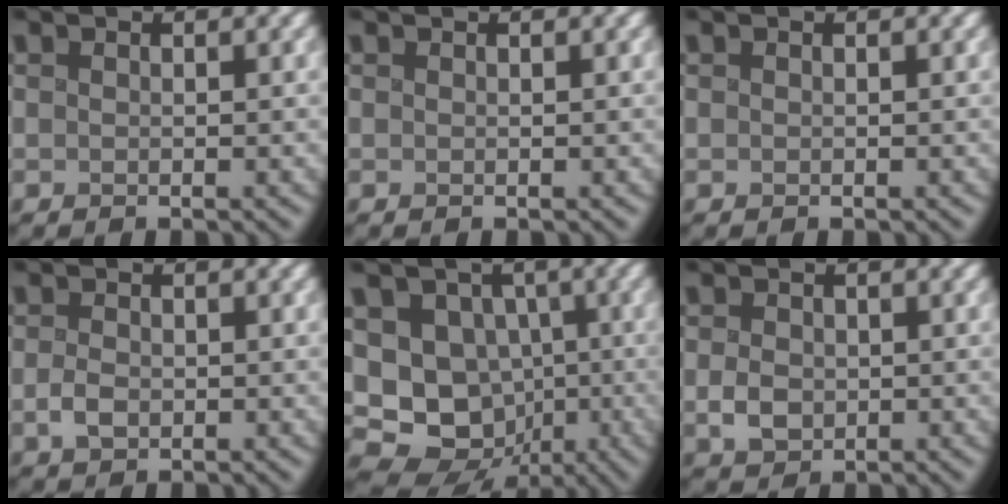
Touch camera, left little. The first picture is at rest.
{"total": 0.0}
{"total": 0.0}
{"total": 1.8, "force": [-0.7, 1.3, 1.0], "torque": [-0.020, 0.001, -0.013]}
{"total": 11.2, "force": [-2.5, 9.3, 5.8], "torque": [-0.089, -0.007, -0.061]}
{"total": 2.4, "force": [-0.5, 2.0, 1.2], "torque": [-0.027, -0.004, -0.009]}